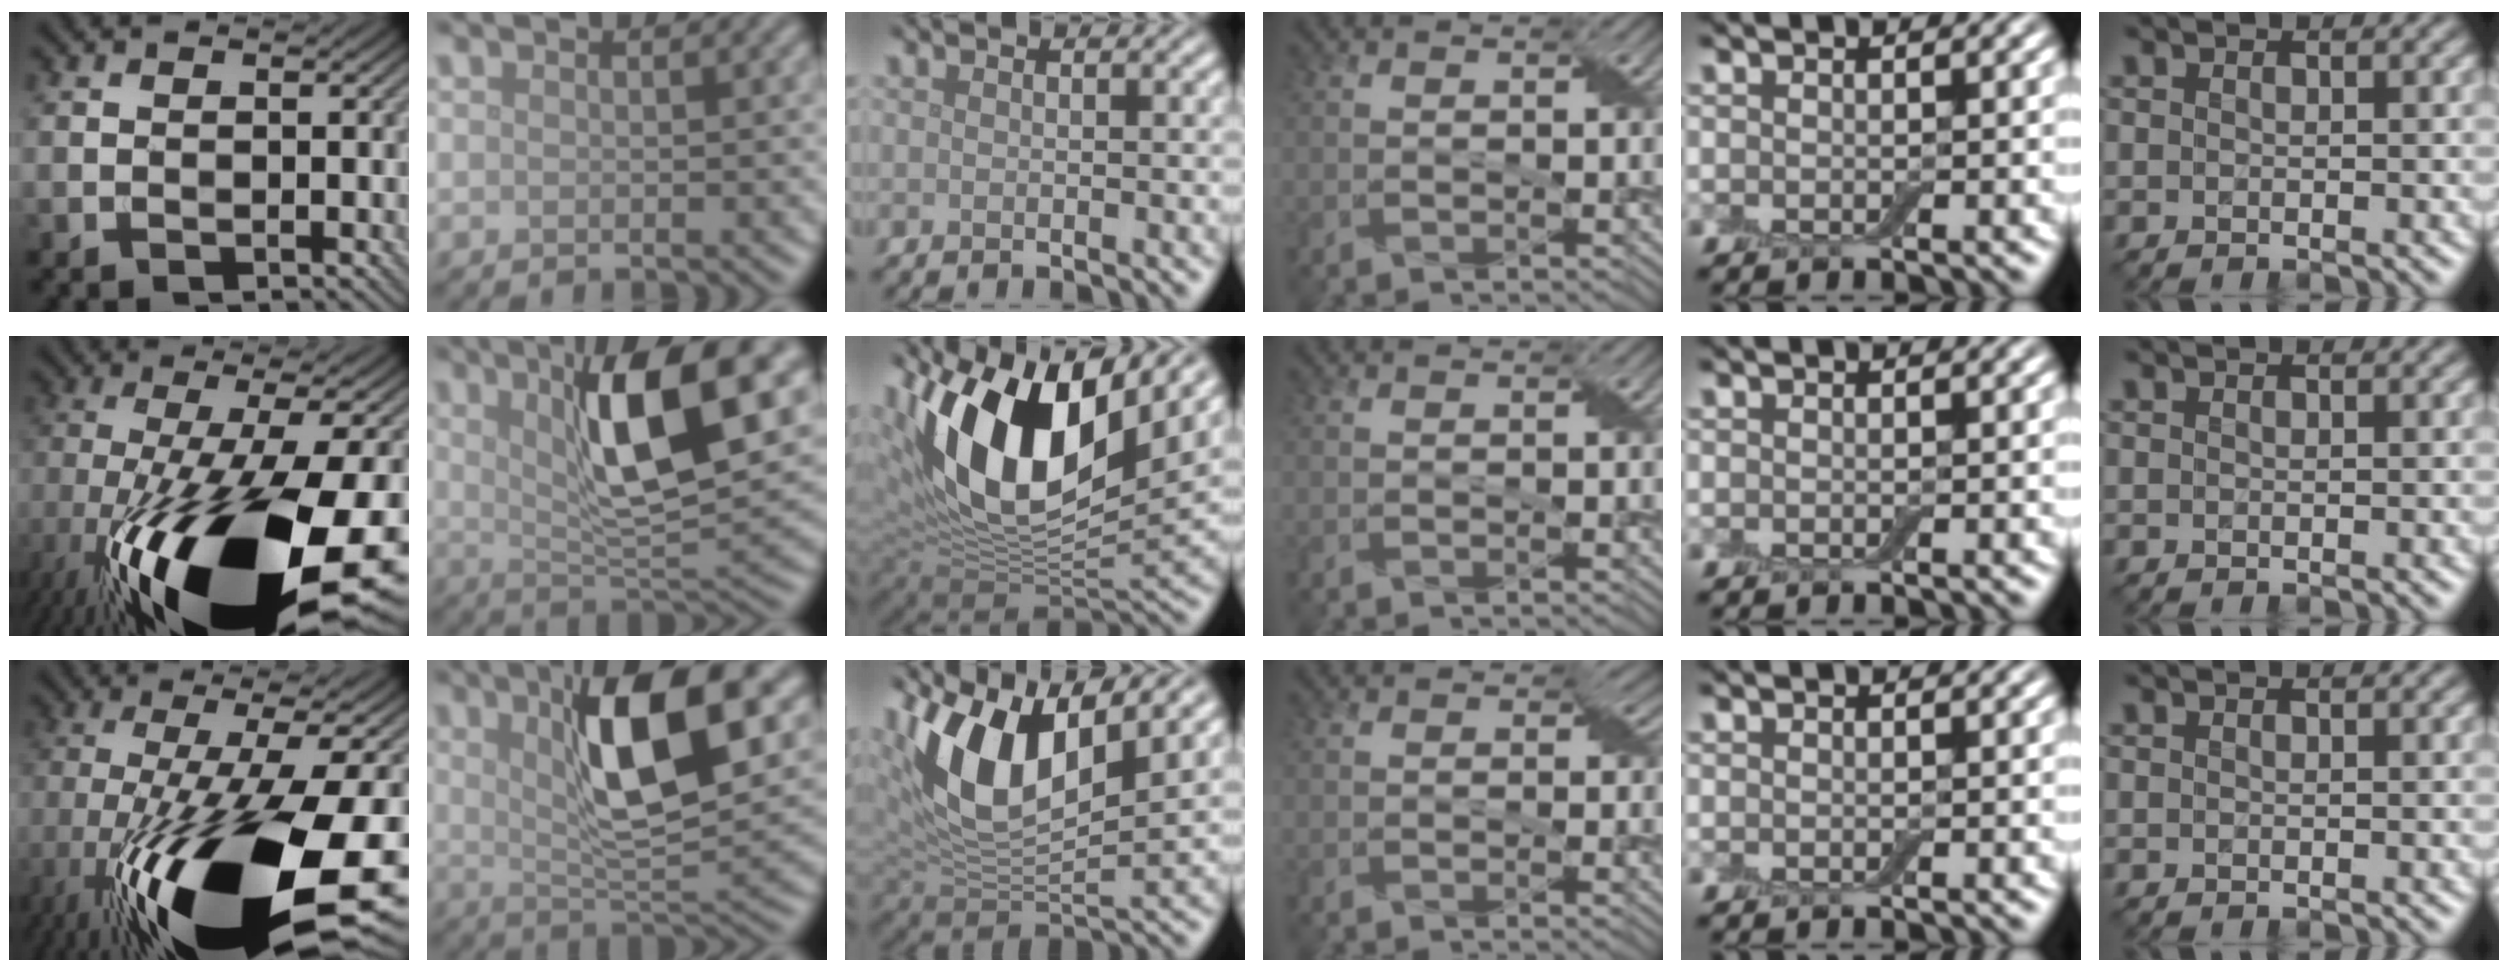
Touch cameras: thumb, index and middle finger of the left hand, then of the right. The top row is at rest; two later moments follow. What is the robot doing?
{"motion": "wrap", "object": "adhesive wrap"}